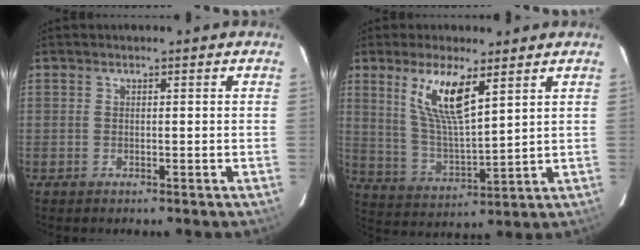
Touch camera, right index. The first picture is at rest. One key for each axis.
{"total": 11.0, "fx": 5.8, "fy": 2.5, "fz": 9.0, "tx": -0.173, "ty": -0.004, "tz": 0.122}